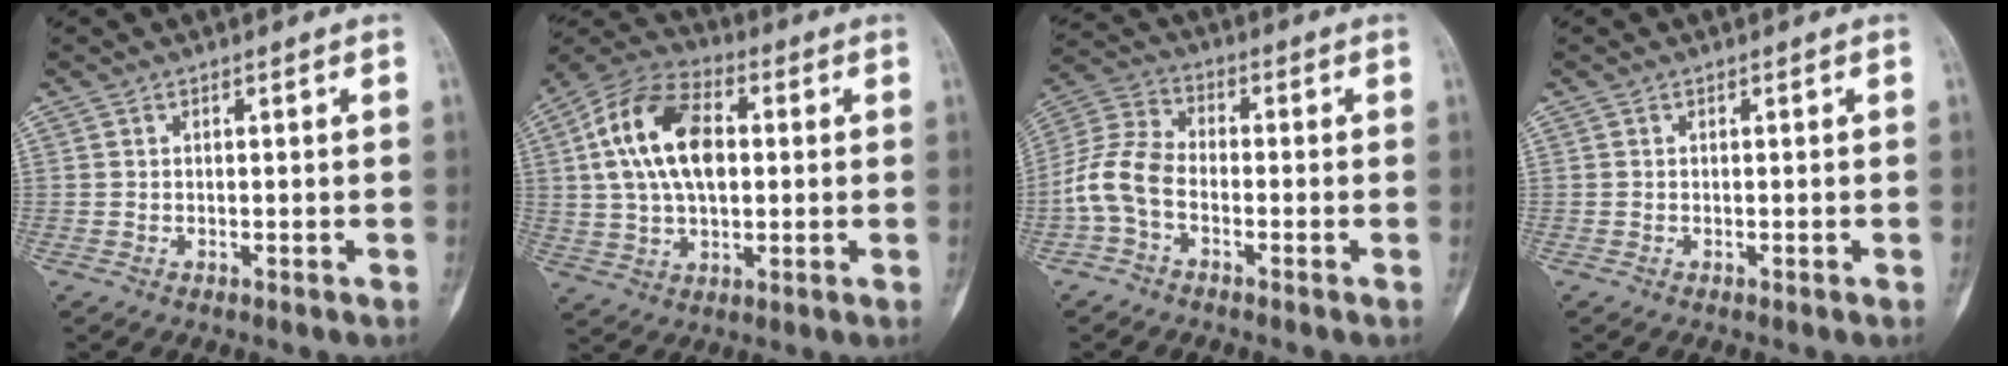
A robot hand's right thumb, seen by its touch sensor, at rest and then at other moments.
{"total": 16.7, "force": [2.6, 9.8, 13.3], "torque": [-0.239, 0.019, 0.043]}
{"total": 8.5, "force": [-2.8, 5.2, 6.1], "torque": [-0.129, 0.027, -0.069]}
{"total": 0.0}